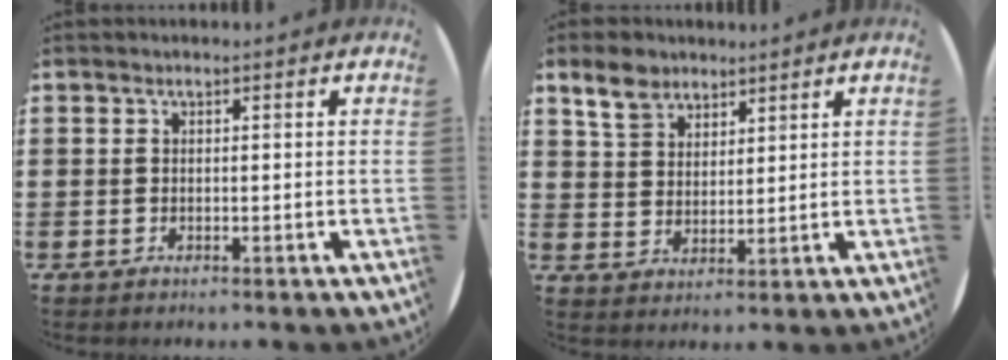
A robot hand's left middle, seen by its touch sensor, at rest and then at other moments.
{"total": 5.2, "force": [4.0, 3.0, 1.3], "torque": [-0.033, 0.004, 0.076]}